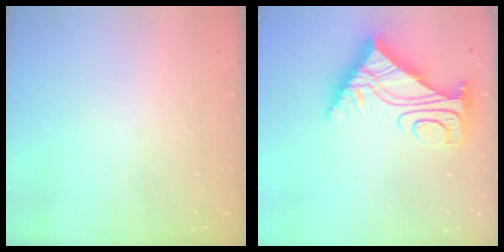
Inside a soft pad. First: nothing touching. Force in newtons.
{"total": 8.9, "press": 8.8, "slide": 0.9}